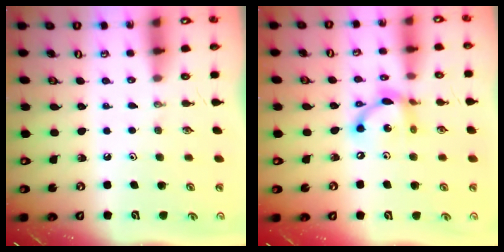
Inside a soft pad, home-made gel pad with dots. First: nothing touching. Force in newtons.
{"total": 11.5, "press": 11.5, "slide": 0.6}